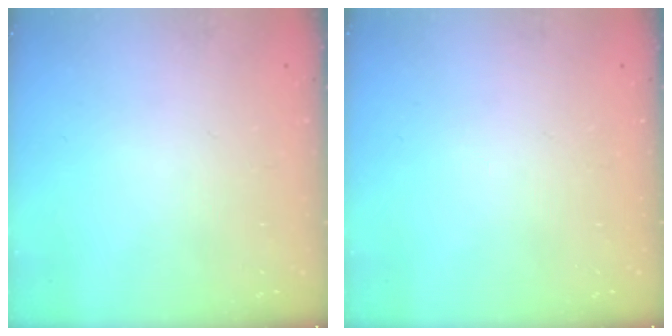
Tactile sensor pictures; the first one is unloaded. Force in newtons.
{"total": 0.0}